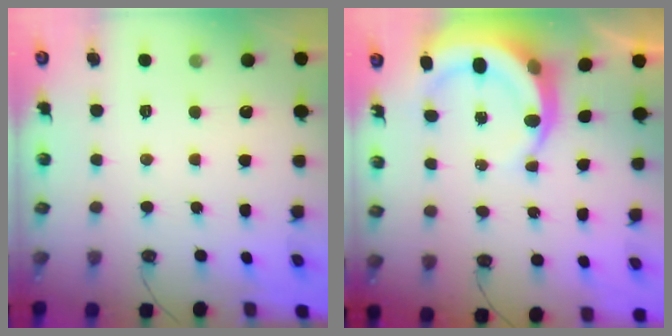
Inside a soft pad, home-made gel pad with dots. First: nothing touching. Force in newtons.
{"total": 7.7, "press": 7.7, "slide": 1.1}